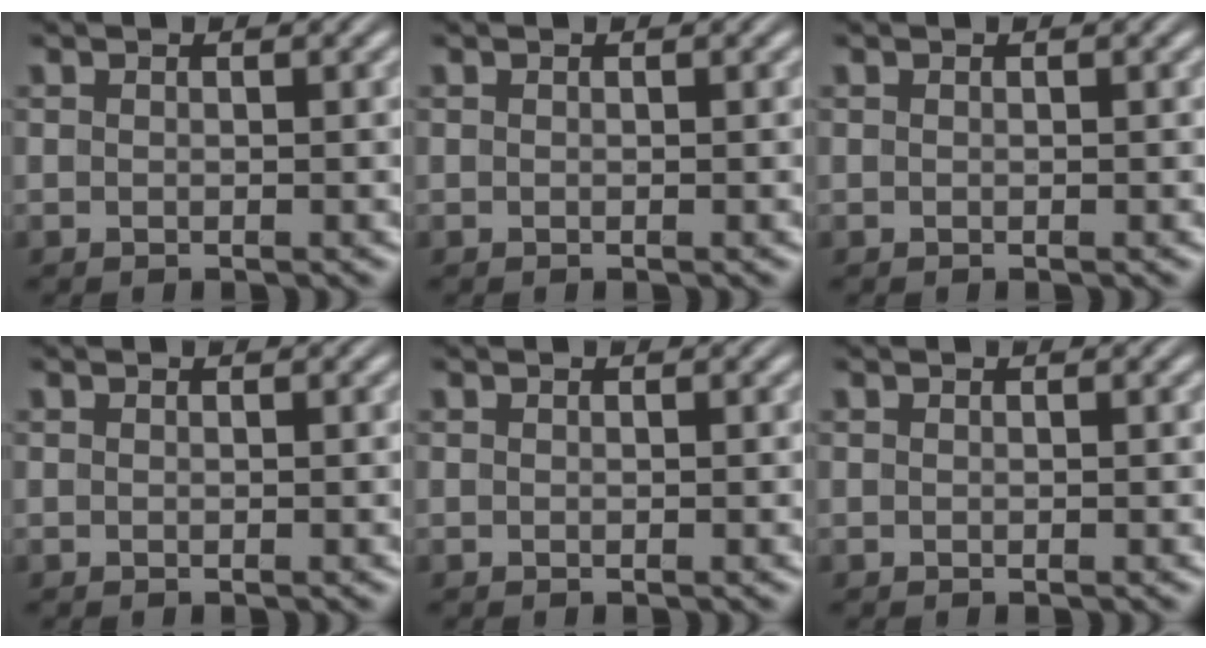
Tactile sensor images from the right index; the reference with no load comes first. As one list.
[{"total": 0.0}, {"total": 0.0}, {"total": 0.0}, {"total": 0.0}, {"total": 0.0}]